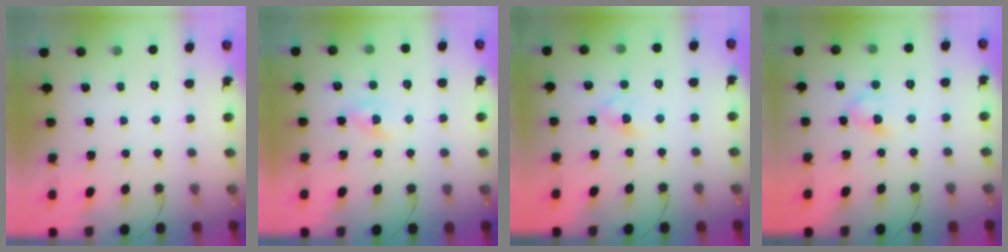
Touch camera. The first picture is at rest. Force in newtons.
{"total": 1.9, "press": 1.7, "slide": 0.8}
{"total": 2.8, "press": 2.7, "slide": 0.9}
{"total": 3.5, "press": 3.3, "slide": 1.4}